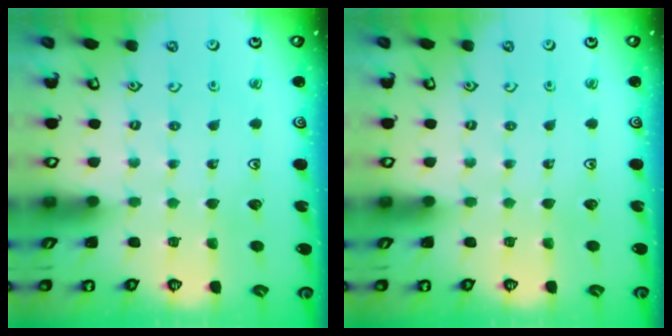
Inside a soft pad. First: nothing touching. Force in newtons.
{"total": 0.0}